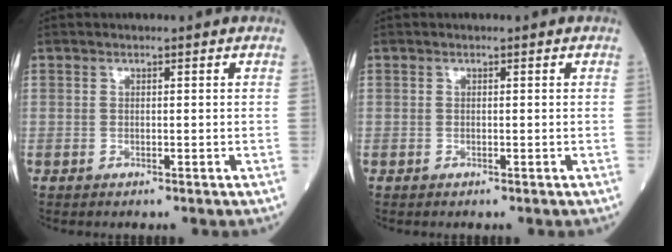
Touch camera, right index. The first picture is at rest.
{"total": 0.0}